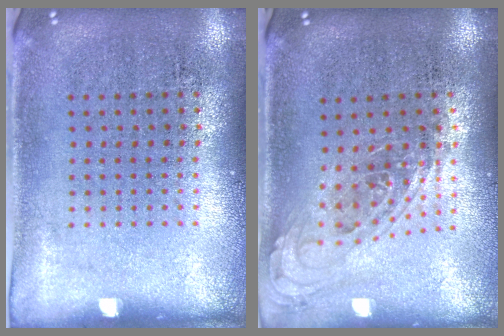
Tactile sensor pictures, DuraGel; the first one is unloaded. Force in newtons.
{"total": 0.9, "press": 0.9, "slide": 0.3}